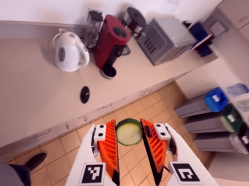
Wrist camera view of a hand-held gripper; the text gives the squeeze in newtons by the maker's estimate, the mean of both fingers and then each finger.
{"total": 9.5, "left": 9.5, "right": 9.6}